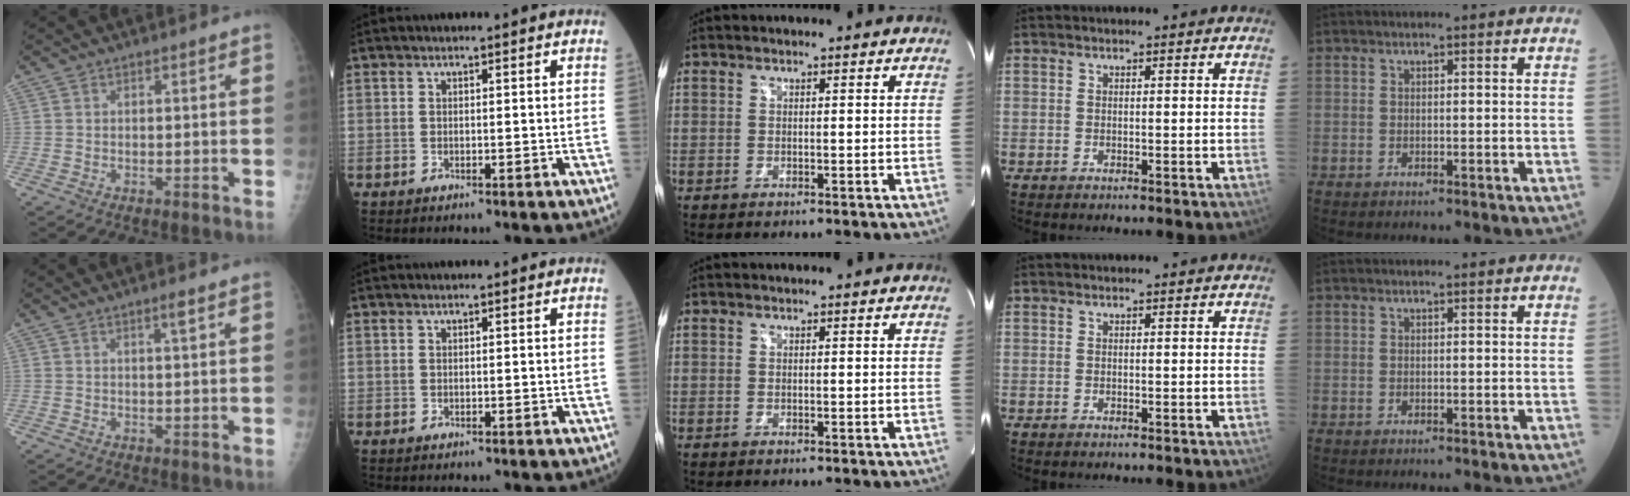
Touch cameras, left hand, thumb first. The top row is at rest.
{"thumb": {"total": 1.3, "force": [0.8, -0.1, 1.1], "torque": [-0.018, -0.004, 0.013]}}